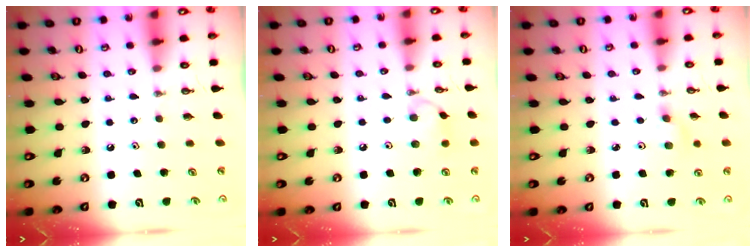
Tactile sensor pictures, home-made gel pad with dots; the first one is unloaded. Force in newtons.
{"total": 7.4, "press": 7.2, "slide": 1.7}
{"total": 3.5, "press": 3.0, "slide": 1.6}